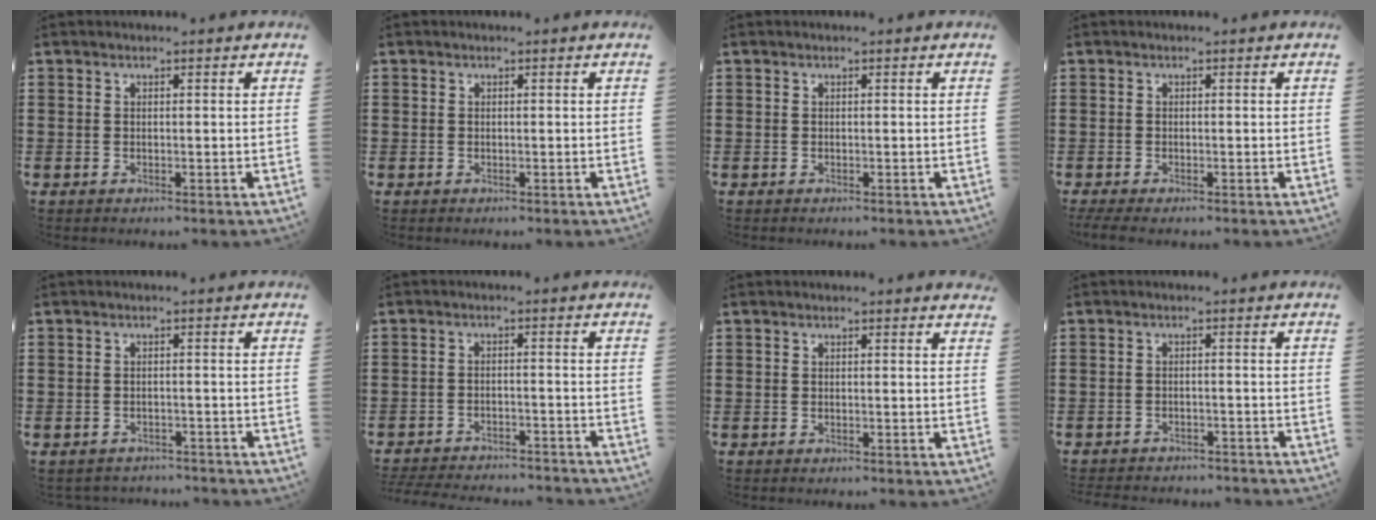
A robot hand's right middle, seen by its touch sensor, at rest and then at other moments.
{"total": 0.5, "force": [-0.1, 0.5, 0.0], "torque": [0.000, 0.006, -0.004]}
{"total": 0.0}
{"total": 0.7, "force": [-0.6, 0.1, 0.3], "torque": [-0.006, -0.005, -0.010]}
{"total": 1.5, "force": [-1.4, 0.3, -0.1], "torque": [-0.004, 0.001, -0.032]}
{"total": 3.5, "force": [-3.5, 0.2, 0.3], "torque": [-0.015, 0.000, -0.076]}
{"total": 0.0}
{"total": 2.0, "force": [-2.0, 0.2, 0.0], "torque": [-0.006, 0.000, -0.043]}